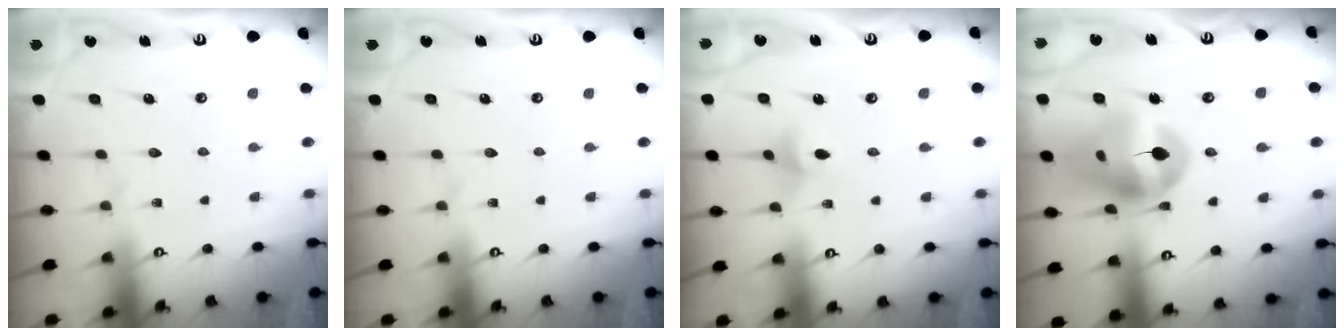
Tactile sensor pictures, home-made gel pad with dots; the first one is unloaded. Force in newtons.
{"total": 0.0}
{"total": 3.4, "press": 3.3, "slide": 0.7}
{"total": 16.2, "press": 16.1, "slide": 1.8}